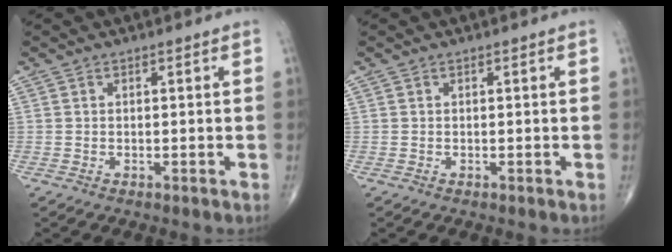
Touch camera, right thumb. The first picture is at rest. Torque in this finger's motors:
{"motor_torque": [0.05, 0.05, -0.03, 0.02, 0.00]}